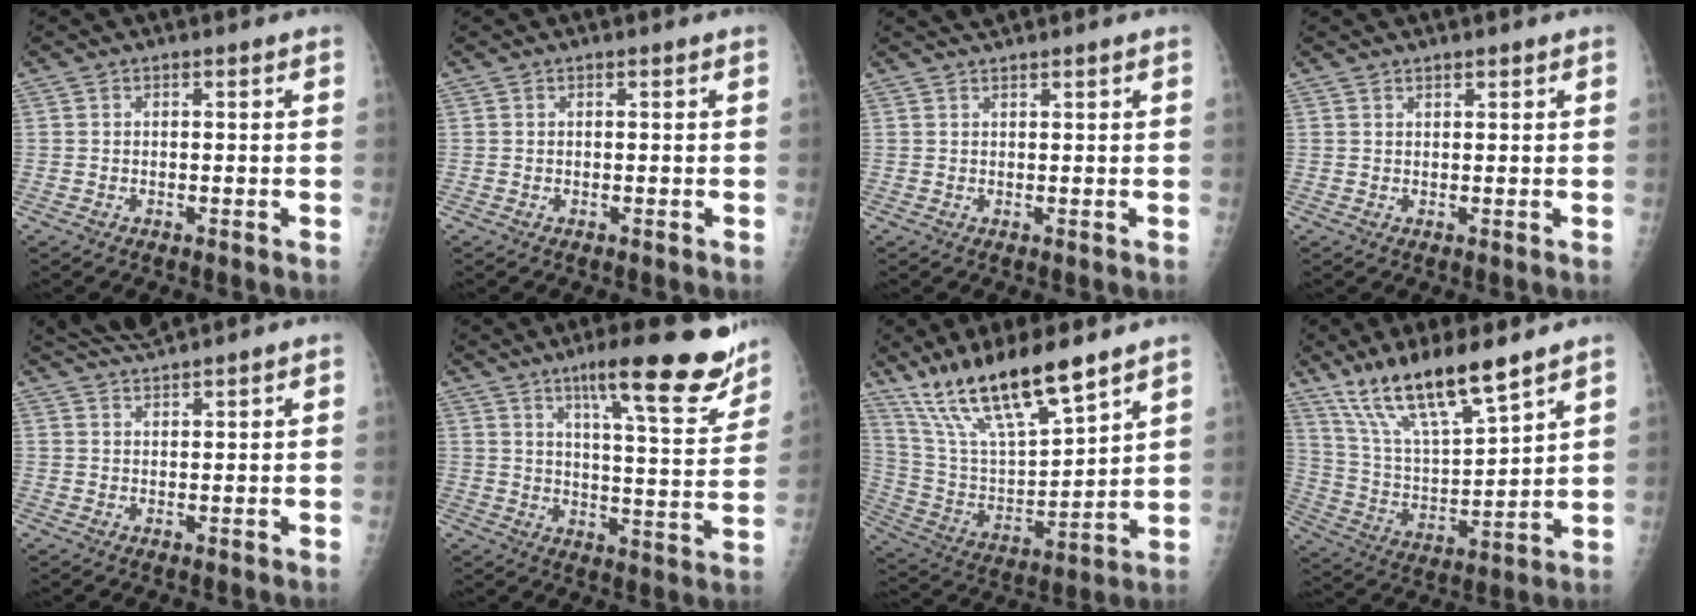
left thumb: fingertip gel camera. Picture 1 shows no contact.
{"total": 0.0}
{"total": 2.0, "force": [1.8, -0.1, 0.9], "torque": [-0.011, 0.004, 0.034]}
{"total": 1.2, "force": [1.0, 0.4, 0.5], "torque": [-0.002, -0.005, 0.015]}
{"total": 4.6, "force": [4.3, -0.3, 1.5], "torque": [-0.028, -0.003, 0.087]}
{"total": 19.7, "force": [13.4, 3.6, 14.0], "torque": [-0.165, -0.065, 0.195]}
{"total": 19.1, "force": [14.2, 4.0, 12.2], "torque": [-0.205, -0.062, 0.274]}
{"total": 16.9, "force": [12.4, 3.3, 11.0], "torque": [-0.186, -0.060, 0.245]}